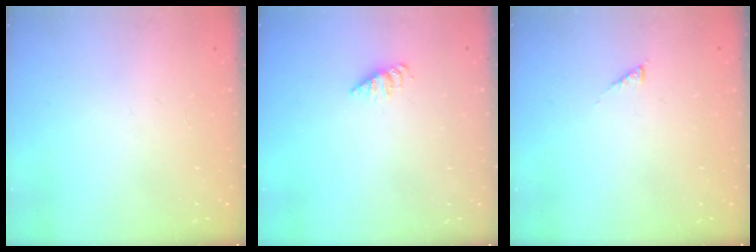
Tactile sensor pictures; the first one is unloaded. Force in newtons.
{"total": 2.6, "press": 2.6, "slide": 0.4}
{"total": 1.6, "press": 1.5, "slide": 0.3}